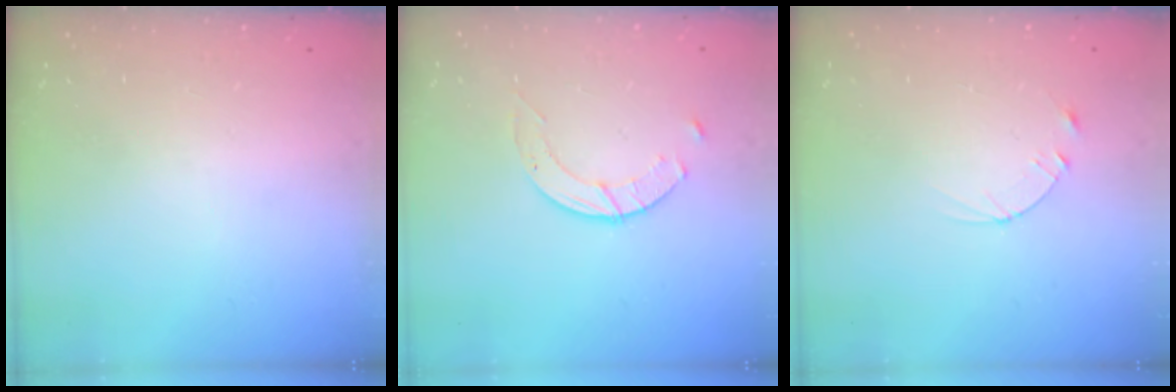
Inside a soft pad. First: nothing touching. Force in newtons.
{"total": 5.1, "press": 5.1, "slide": 0.6}
{"total": 2.4, "press": 2.3, "slide": 0.2}